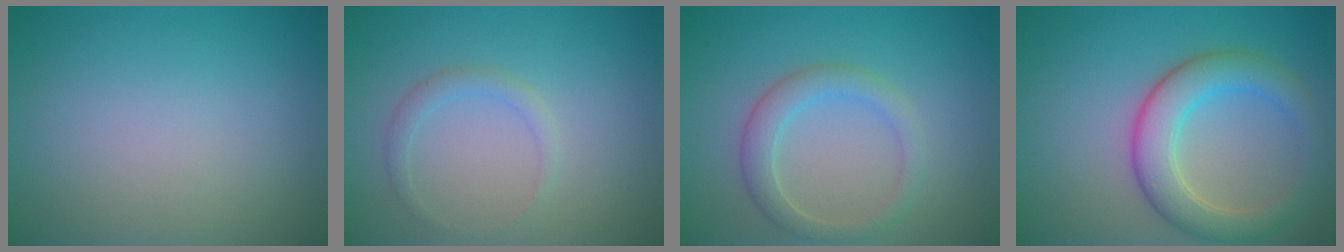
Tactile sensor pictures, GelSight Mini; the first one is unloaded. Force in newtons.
{"total": 1.3, "press": 1.3, "slide": 0.1}
{"total": 2.7, "press": 2.7, "slide": 0.2}
{"total": 5.1, "press": 5.1, "slide": 0.3}